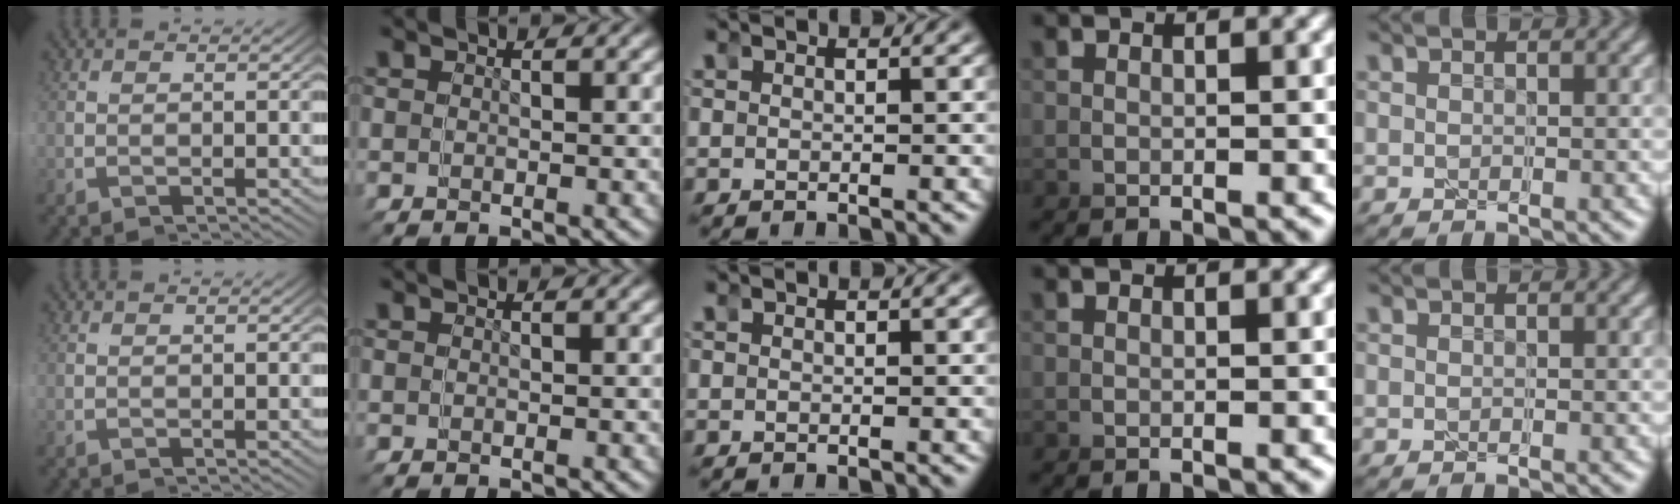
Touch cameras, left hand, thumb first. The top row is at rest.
{}